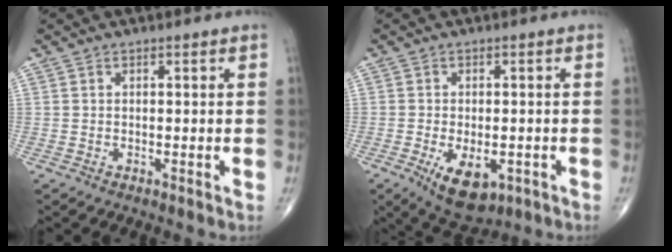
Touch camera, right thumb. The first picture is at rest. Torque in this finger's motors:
{"motor_torque": [0.18, 0.07, 0.42, 0.24, 0.01]}